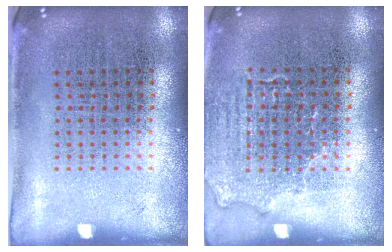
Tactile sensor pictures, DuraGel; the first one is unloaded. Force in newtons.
{"total": 1.4, "press": 1.2, "slide": 0.6}